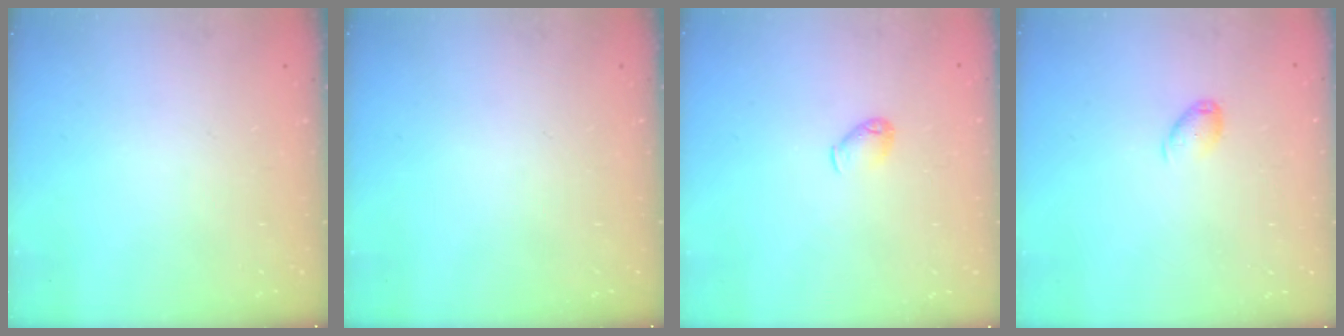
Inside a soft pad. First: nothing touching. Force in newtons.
{"total": 0.0}
{"total": 4.6, "press": 4.5, "slide": 1.0}
{"total": 6.3, "press": 6.2, "slide": 1.1}